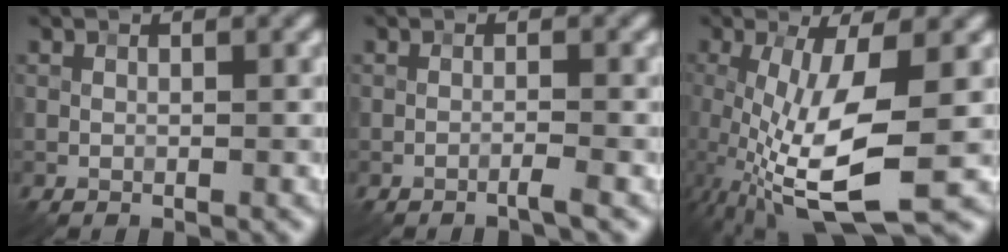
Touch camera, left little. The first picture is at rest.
{"total": 1.1, "force": [-0.8, 0.0, 0.8], "torque": [-0.010, 0.005, -0.020]}
{"total": 10.6, "force": [-2.5, 3.3, 9.8], "torque": [-0.202, -0.025, -0.042]}